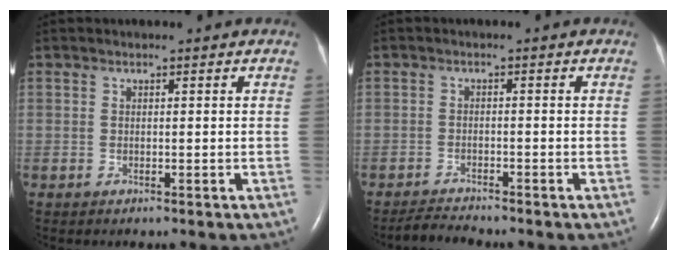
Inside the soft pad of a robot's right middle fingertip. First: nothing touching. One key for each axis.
{"total": 2.6, "fx": -2.6, "fy": -0.4, "fz": 0.2, "tx": -0.015, "ty": -0.017, "tz": -0.047}